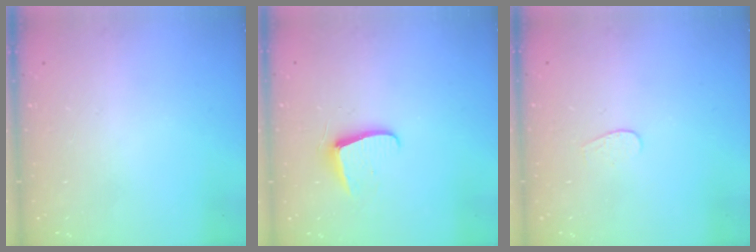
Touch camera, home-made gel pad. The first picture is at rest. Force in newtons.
{"total": 7.2, "press": 7.2, "slide": 0.5}
{"total": 3.5, "press": 3.5, "slide": 0.3}